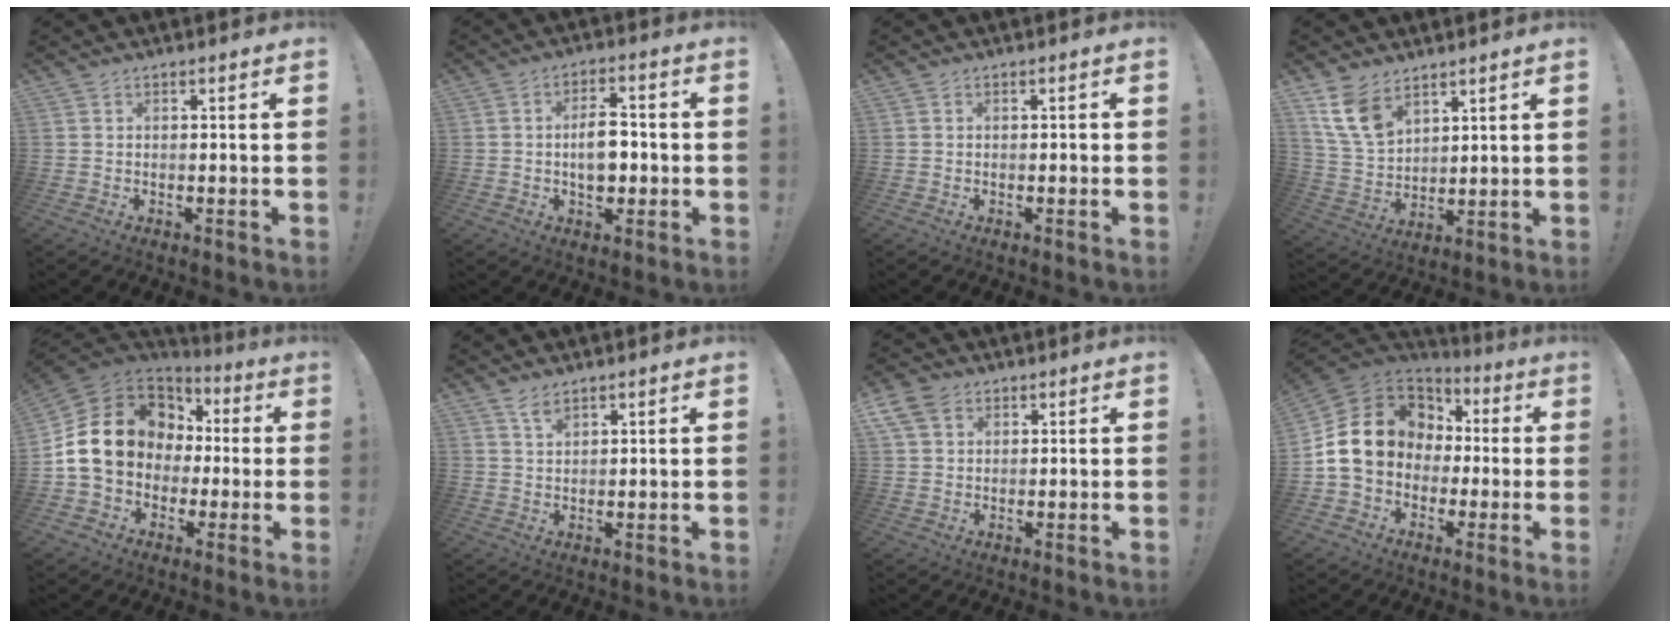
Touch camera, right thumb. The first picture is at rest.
{"total": 8.1, "force": [-0.9, 5.1, 6.2], "torque": [-0.092, 0.003, -0.020]}
{"total": 0.6, "force": [-0.4, 0.3, 0.2], "torque": [-0.002, 0.001, -0.007]}
{"total": 11.4, "force": [7.3, 6.9, 5.4], "torque": [-0.108, -0.035, 0.150]}
{"total": 18.8, "force": [2.3, 15.1, 11.0], "torque": [-0.178, 0.005, 0.067]}
{"total": 3.4, "force": [2.7, 1.0, 1.9], "torque": [-0.025, -0.018, 0.046]}
{"total": 7.4, "force": [3.6, 5.2, 3.7], "torque": [-0.072, -0.007, 0.073]}
{"total": 17.6, "force": [2.0, 14.3, 10.2], "torque": [-0.168, 0.010, 0.058]}